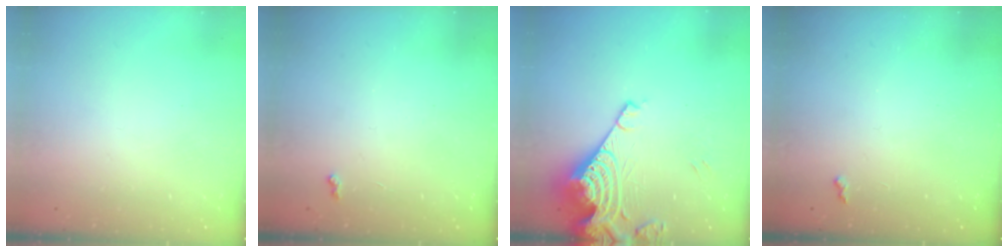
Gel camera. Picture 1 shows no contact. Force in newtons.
{"total": 4.2, "press": 4.1, "slide": 0.5}
{"total": 13.3, "press": 13.2, "slide": 1.5}
{"total": 1.9, "press": 1.8, "slide": 0.5}